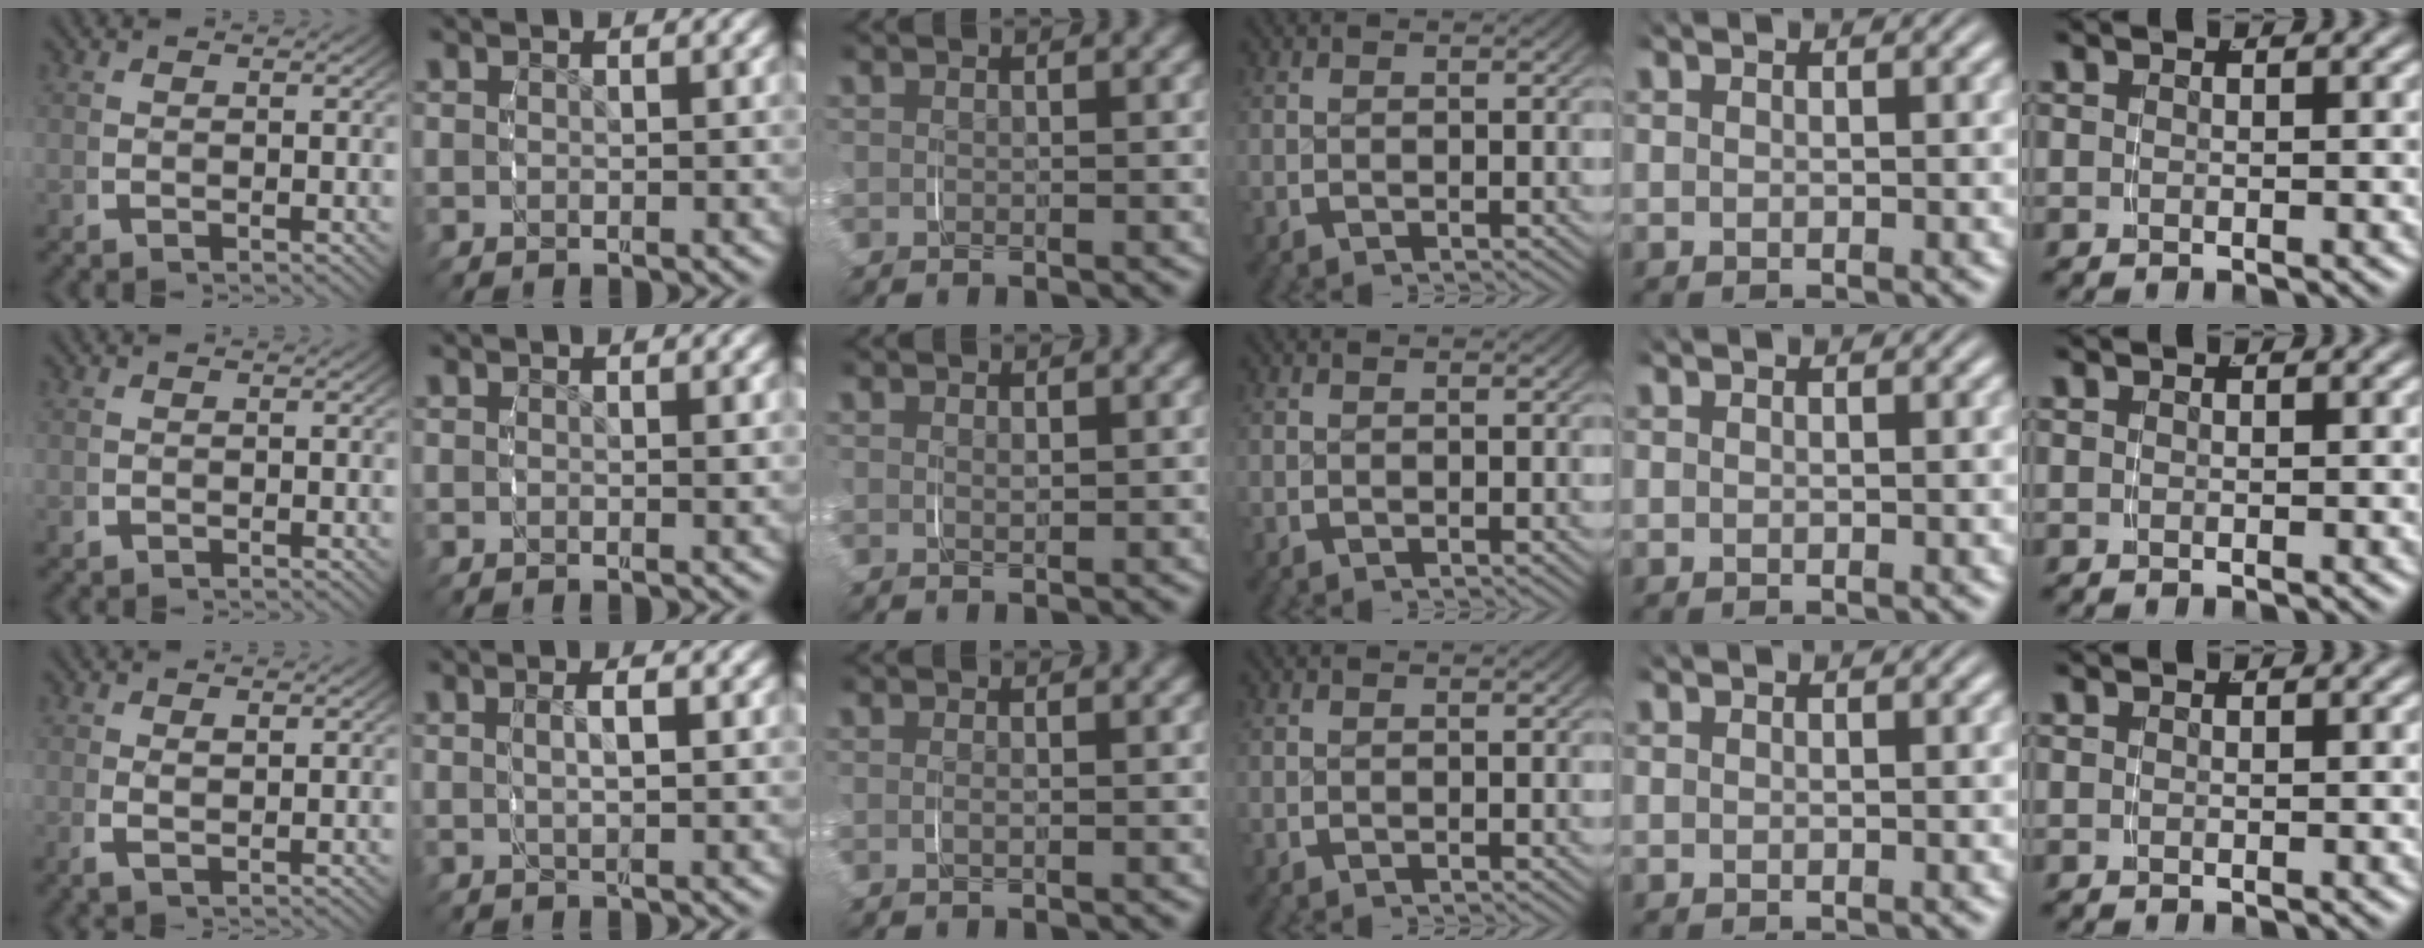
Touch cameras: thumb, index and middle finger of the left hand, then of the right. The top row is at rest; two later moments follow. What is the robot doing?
{"motion": "grasp_and_lifting", "object": "pen bag"}